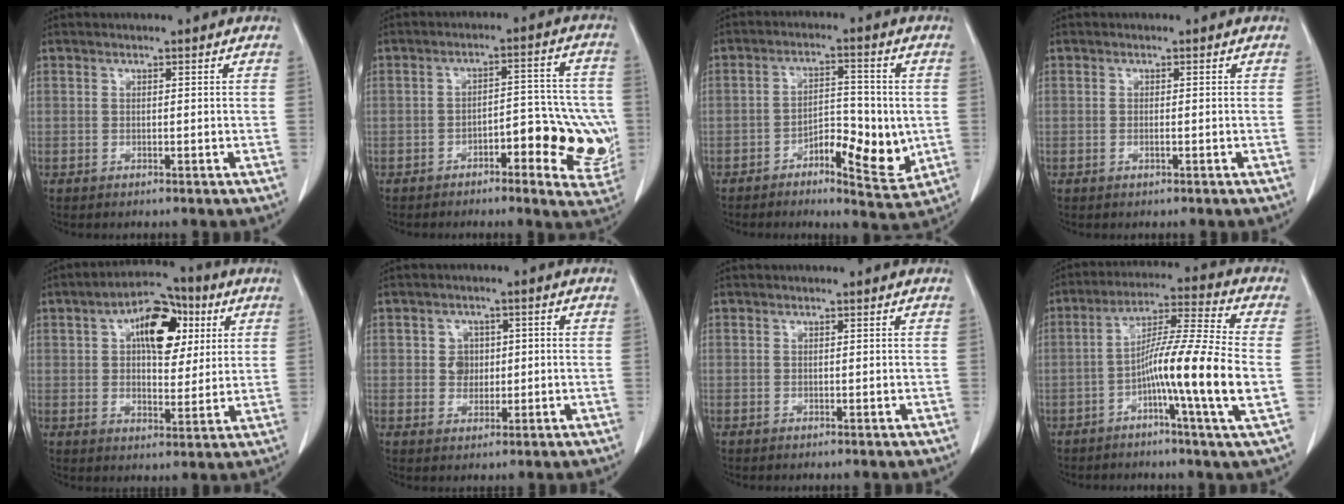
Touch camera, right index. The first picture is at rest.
{"total": 11.8, "force": [-3.8, 4.3, 10.3], "torque": [-0.104, 0.026, -0.046]}
{"total": 8.8, "force": [-2.3, 3.5, 7.8], "torque": [-0.116, 0.004, -0.033]}
{"total": 0.6, "force": [-0.2, 0.0, 0.5], "torque": [-0.011, 0.000, -0.004]}
{"total": 12.1, "force": [4.2, 6.1, 9.5], "torque": [-0.147, 0.033, 0.064]}
{"total": 3.4, "force": [0.1, 3.1, 1.3], "torque": [-0.013, 0.009, 0.002]}
{"total": 0.0}
{"total": 13.6, "force": [-3.1, -1.3, 13.2], "torque": [-0.227, 0.001, -0.064]}